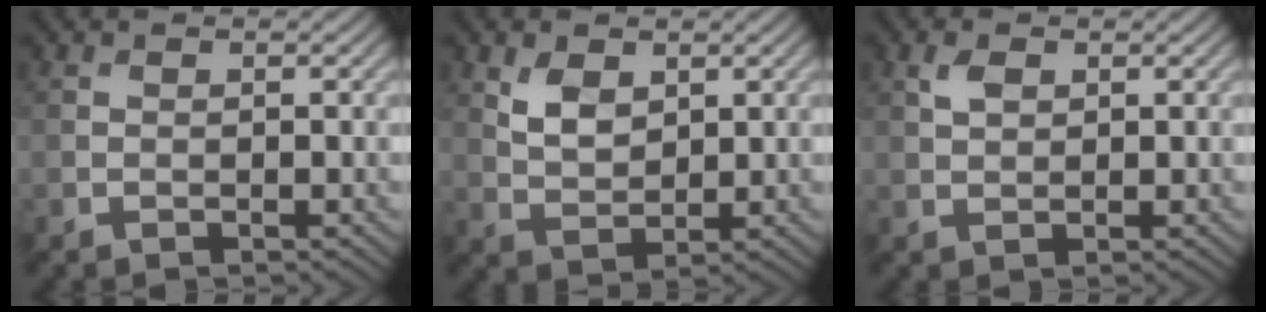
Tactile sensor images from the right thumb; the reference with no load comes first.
{"total": 3.8, "force": [1.9, 2.3, 2.4], "torque": [-0.056, -0.005, 0.041]}
{"total": 2.0, "force": [0.9, 1.1, 1.3], "torque": [-0.032, 0.003, 0.018]}